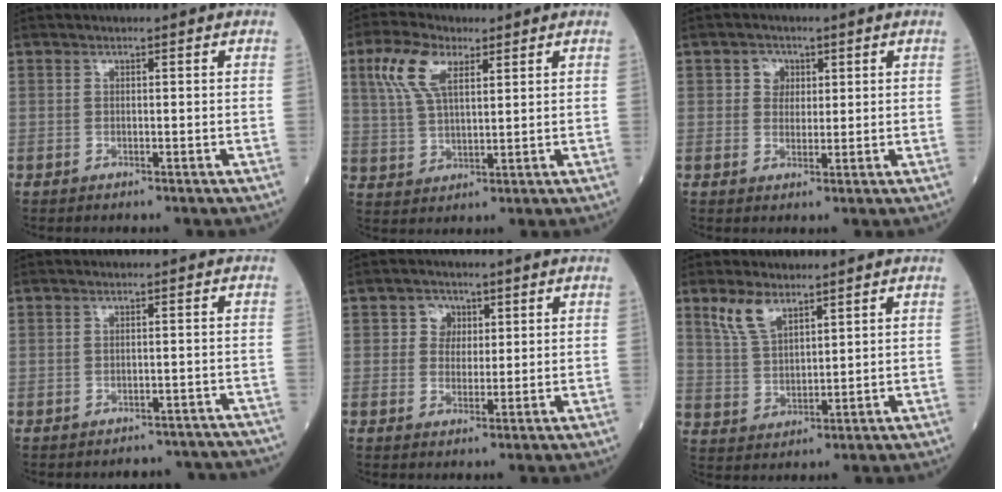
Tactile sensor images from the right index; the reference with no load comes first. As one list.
[{"total": 8.0, "force": [3.8, 3.2, 6.3], "torque": [-0.144, 0.017, 0.076]}, {"total": 2.7, "force": [0.9, 2.3, 1.0], "torque": [-0.015, 0.006, 0.011]}, {"total": 8.4, "force": [-8.0, 2.5, 0.5], "torque": [0.006, 0.017, -0.077]}, {"total": 3.2, "force": [1.0, 2.8, 0.9], "torque": [-0.013, 0.008, 0.013]}, {"total": 5.8, "force": [4.1, 2.3, 3.4], "torque": [-0.079, 0.006, 0.087]}]